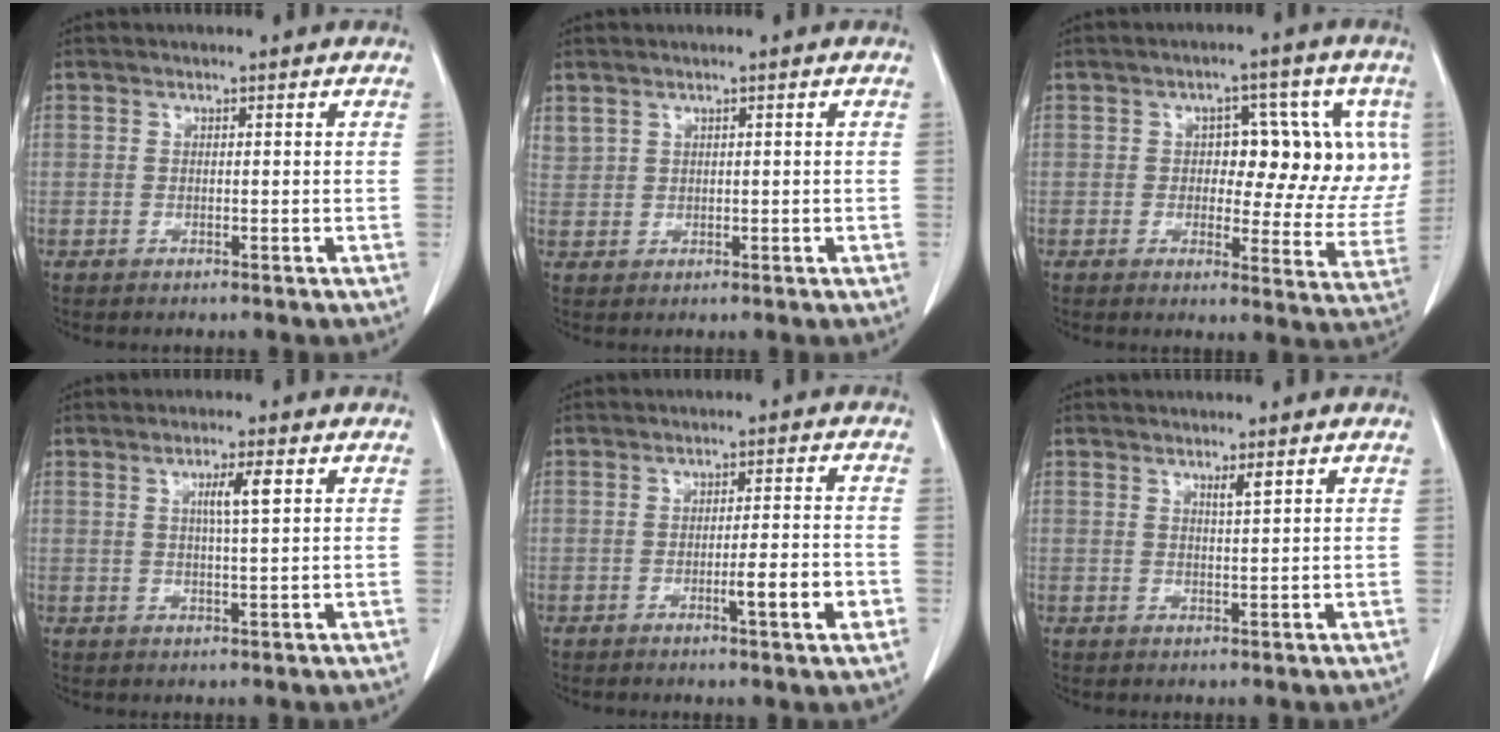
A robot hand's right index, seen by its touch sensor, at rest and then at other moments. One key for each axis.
{"total": 1.8, "fx": 1.3, "fy": 1.1, "fz": 0.6, "tx": -0.019, "ty": 0.014, "tz": 0.038}
{"total": 12.3, "fx": 2.3, "fy": 6.2, "fz": 10.3, "tx": -0.109, "ty": 0.015, "tz": 0.031}
{"total": 3.8, "fx": 1.2, "fy": 0.0, "fz": 3.6, "tx": -0.061, "ty": 0.000, "tz": 0.020}
{"total": 5.7, "fx": -2.1, "fy": 0.2, "fz": 5.3, "tx": -0.074, "ty": -0.002, "tz": -0.029}
{"total": 1.5, "fx": 1.0, "fy": -0.1, "fz": 1.1, "tx": -0.022, "ty": -0.004, "tz": 0.018}